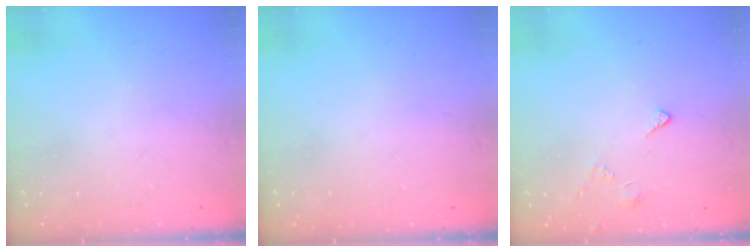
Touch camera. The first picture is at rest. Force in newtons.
{"total": 0.0}
{"total": 2.8, "press": 2.8, "slide": 0.5}